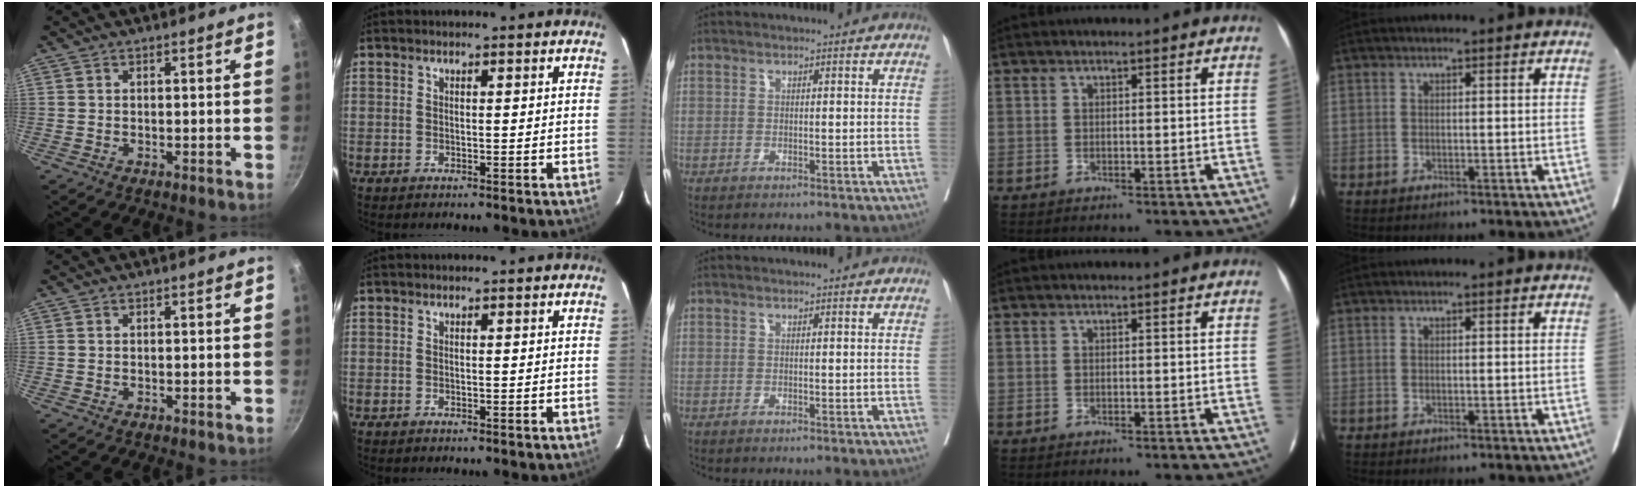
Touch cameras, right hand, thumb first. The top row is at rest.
{}